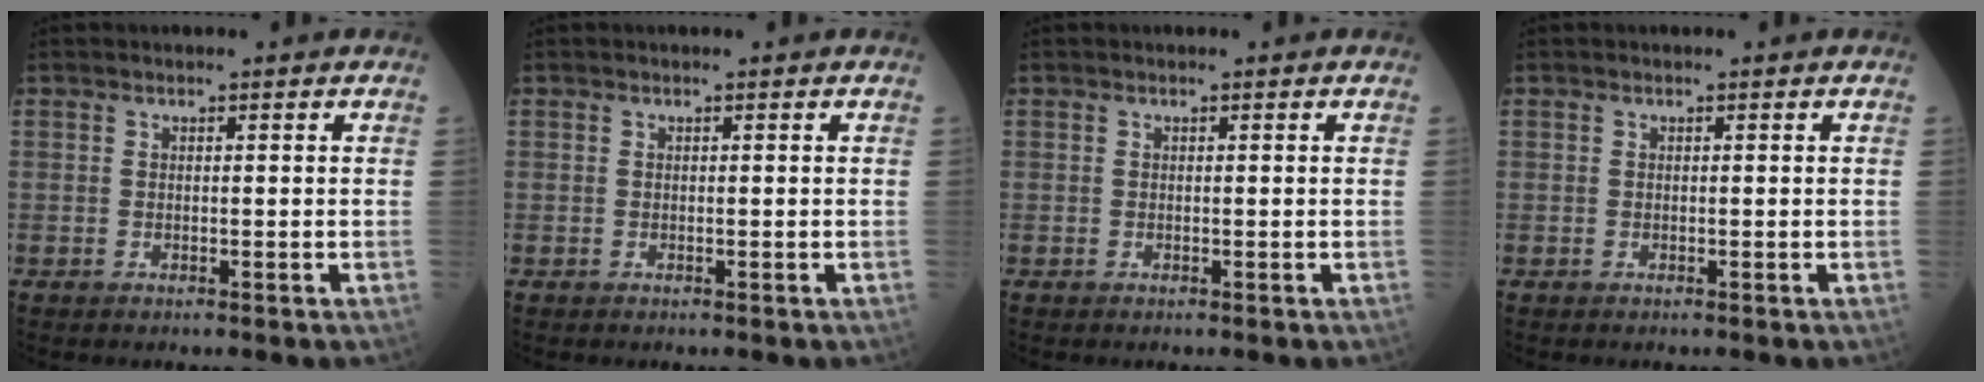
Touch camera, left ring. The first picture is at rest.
{"total": 0.0}
{"total": 0.0}
{"total": 0.0}